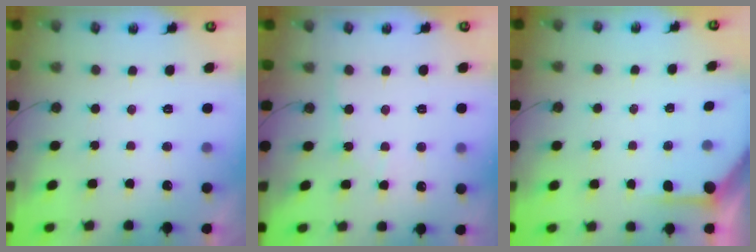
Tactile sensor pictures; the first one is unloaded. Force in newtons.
{"total": 3.9, "press": 3.9, "slide": 0.5}
{"total": 2.8, "press": 2.7, "slide": 0.3}